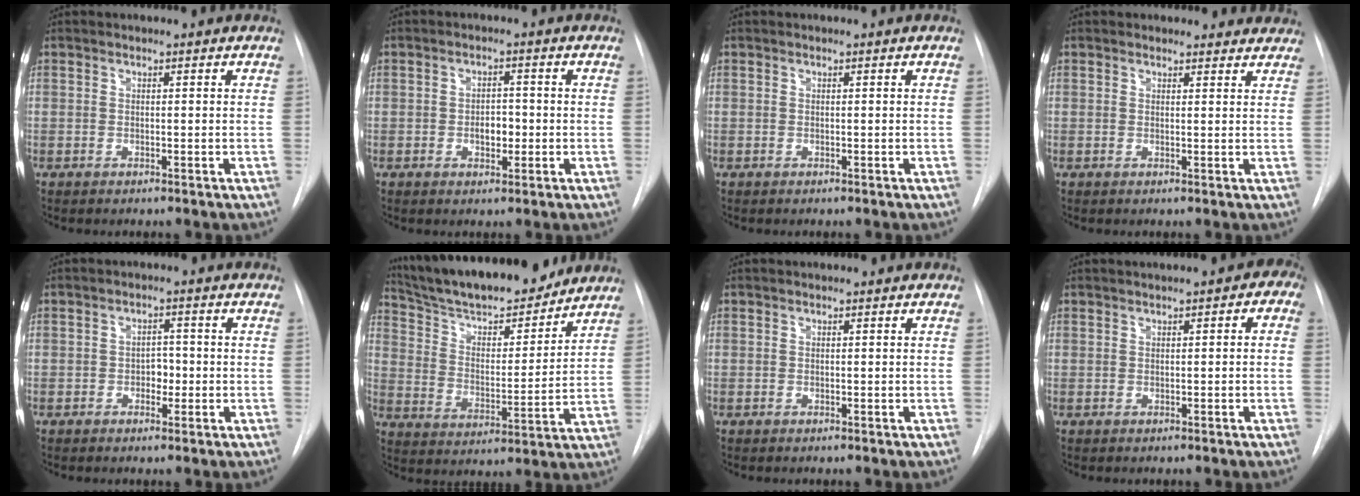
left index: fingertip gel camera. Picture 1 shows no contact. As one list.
[{"total": 3.1, "force": [-1.1, 1.8, 2.3], "torque": [-0.031, 0.000, -0.013]}, {"total": 0.0}, {"total": 5.0, "force": [4.6, 1.9, 0.0], "torque": [0.021, -0.005, 0.030]}, {"total": 2.5, "force": [-1.1, 1.6, 1.6], "torque": [-0.016, 0.002, -0.016]}, {"total": 20.0, "force": [17.8, 3.9, 8.4], "torque": [-0.140, 0.000, 0.279]}, {"total": 0.0}, {"total": 3.1, "force": [0.6, 1.2, 2.8], "torque": [-0.024, 0.011, 0.000]}]